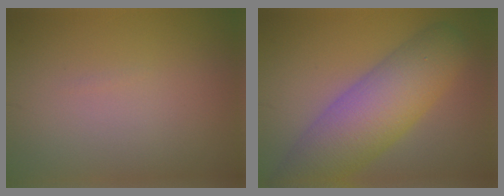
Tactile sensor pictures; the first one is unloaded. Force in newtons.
{"total": 8.3, "press": 8.3, "slide": 0.5}